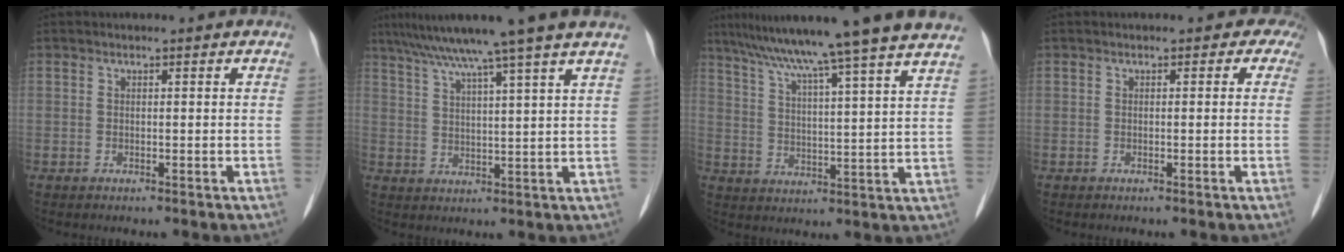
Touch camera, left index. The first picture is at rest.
{"total": 13.5, "force": [10.7, -2.3, 8.0], "torque": [-0.129, 0.012, 0.151]}
{"total": 21.6, "force": [18.0, -1.7, 11.7], "torque": [-0.194, -0.001, 0.248]}
{"total": 1.4, "force": [0.3, 1.3, 0.5], "torque": [0.013, 0.007, -0.014]}